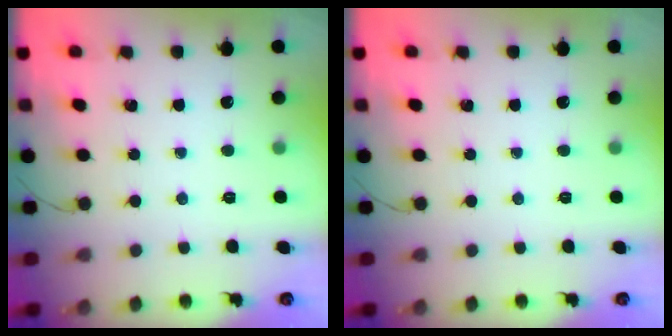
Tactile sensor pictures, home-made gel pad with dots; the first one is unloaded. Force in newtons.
{"total": 0.0}